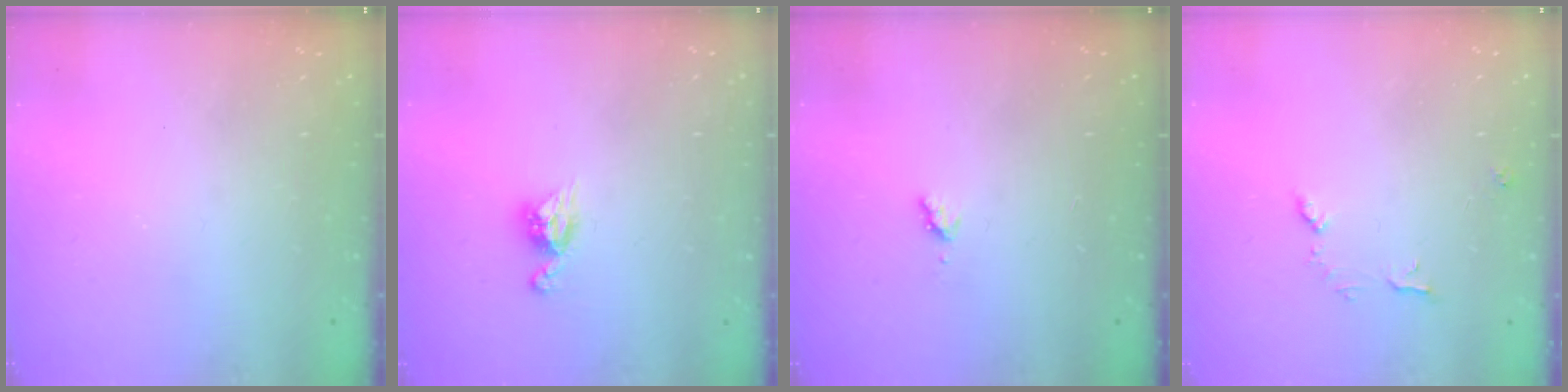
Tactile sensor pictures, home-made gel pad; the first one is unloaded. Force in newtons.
{"total": 7.9, "press": 7.9, "slide": 0.6}
{"total": 4.4, "press": 4.4, "slide": 0.3}
{"total": 6.8, "press": 6.8, "slide": 0.4}